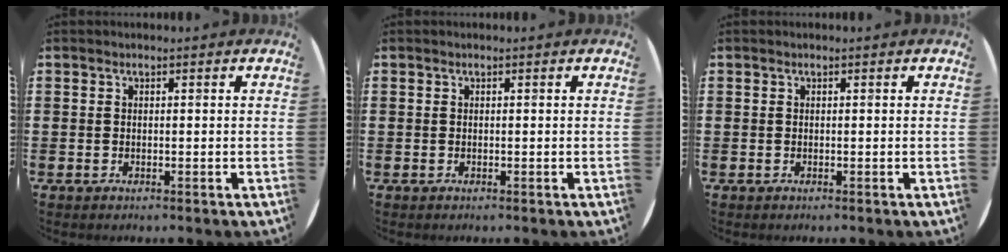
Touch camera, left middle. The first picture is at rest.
{"total": 0.0}
{"total": 0.0}